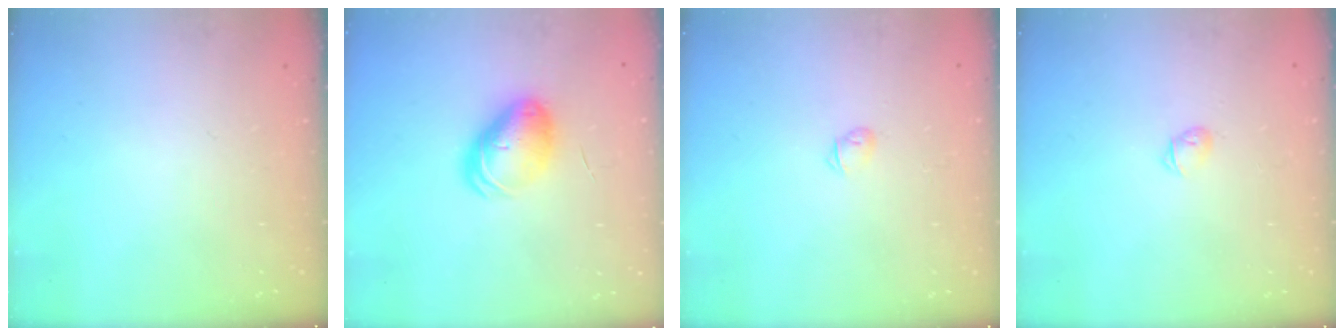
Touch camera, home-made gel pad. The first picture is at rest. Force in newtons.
{"total": 9.5, "press": 9.3, "slide": 1.7}
{"total": 3.3, "press": 3.2, "slide": 0.6}
{"total": 2.8, "press": 2.7, "slide": 0.6}